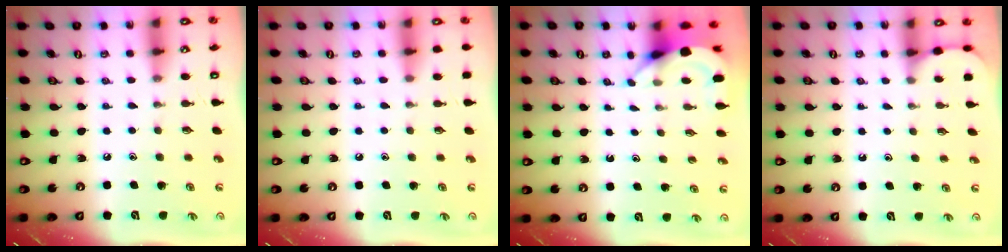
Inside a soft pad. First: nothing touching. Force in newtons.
{"total": 4.2, "press": 4.1, "slide": 0.6}
{"total": 3.5, "press": 3.5, "slide": 0.2}
{"total": 1.4, "press": 1.4, "slide": 0.0}